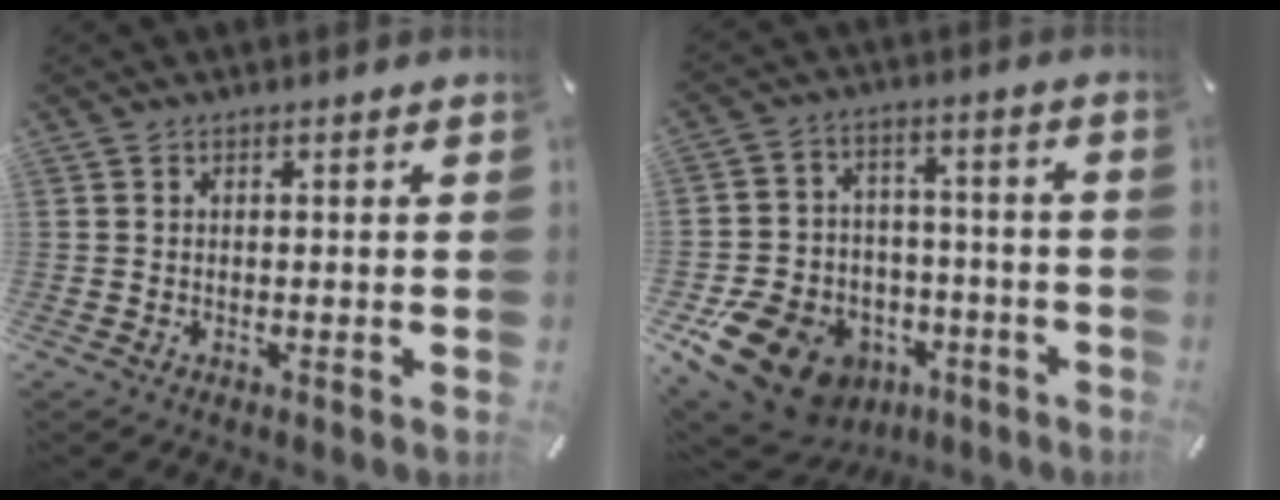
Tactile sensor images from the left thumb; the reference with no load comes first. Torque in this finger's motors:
{"motor_torque": [1.33, 3.30, 1.12, 0.90, 0.42]}